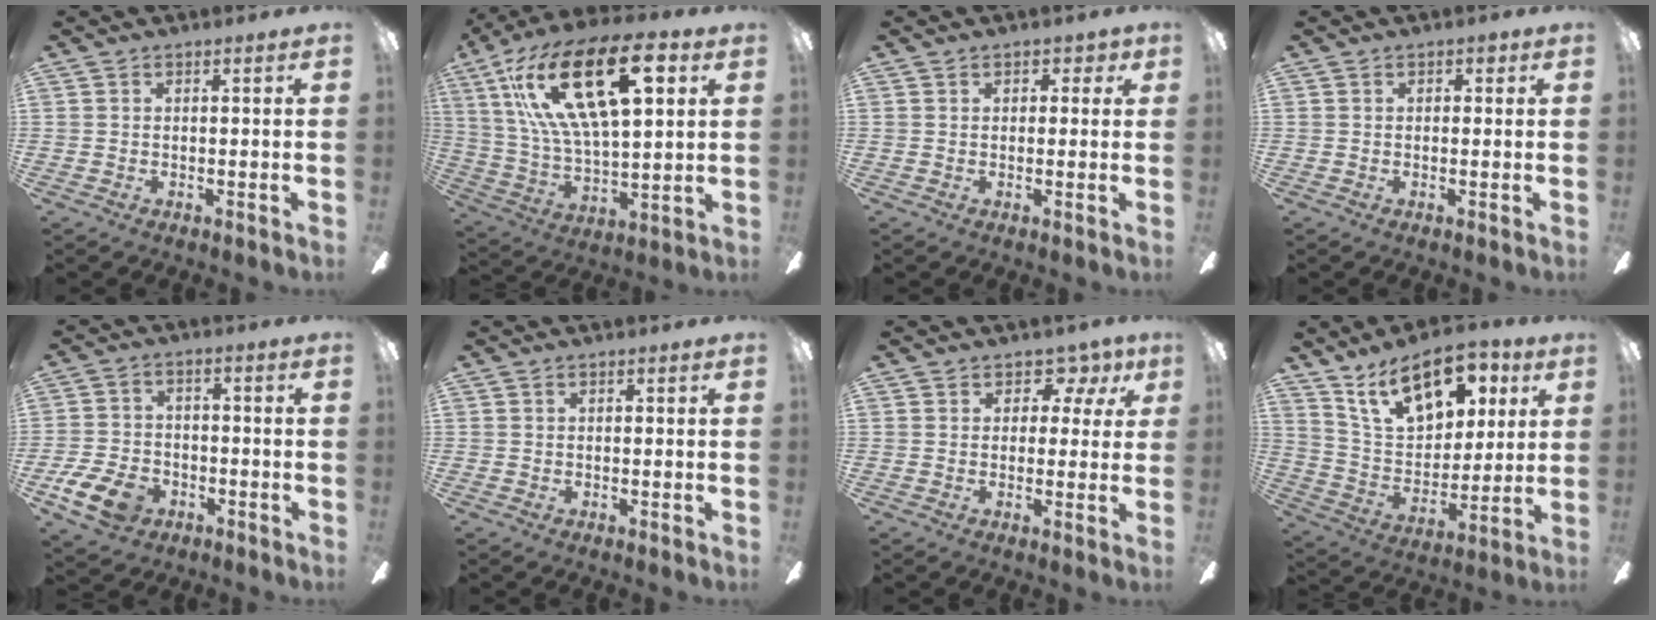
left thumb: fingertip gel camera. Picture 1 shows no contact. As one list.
[{"total": 26.5, "force": [11.7, 11.7, 20.7], "torque": [-0.380, -0.034, 0.191]}, {"total": 2.2, "force": [1.0, 1.6, 1.1], "torque": [-0.005, 0.000, 0.015]}, {"total": 1.3, "force": [0.4, 1.0, 0.7], "torque": [-0.007, 0.003, 0.005]}, {"total": 10.1, "force": [-5.2, 6.5, 5.8], "torque": [-0.134, 0.025, -0.096]}, {"total": 0.0}, {"total": 5.9, "force": [3.1, 4.1, 2.8], "torque": [-0.029, -0.012, 0.052]}, {"total": 19.0, "force": [11.0, 10.5, 11.4], "torque": [-0.180, -0.043, 0.196]}]